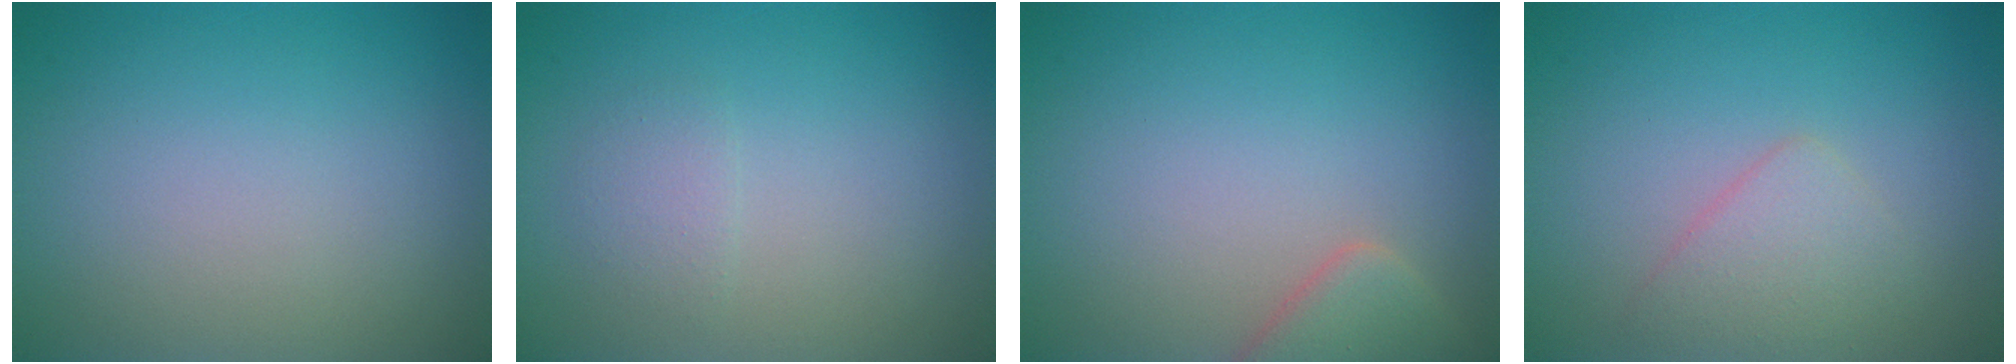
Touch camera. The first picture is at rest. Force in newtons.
{"total": 1.2, "press": 1.2, "slide": 0.1}
{"total": 3.0, "press": 3.0, "slide": 0.3}
{"total": 2.2, "press": 2.2, "slide": 0.0}